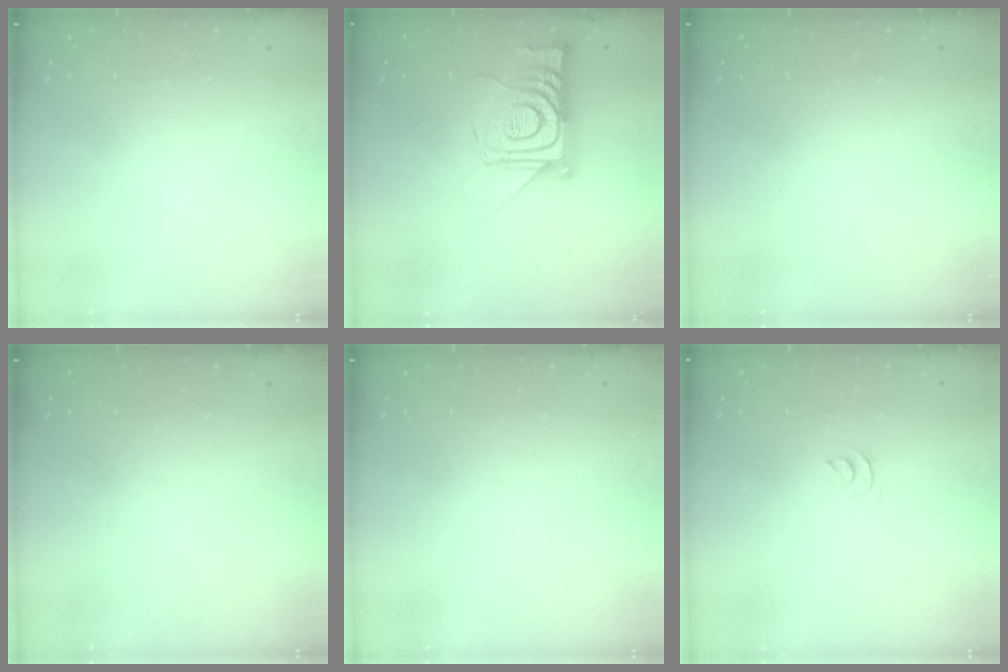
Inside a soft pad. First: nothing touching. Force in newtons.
{"total": 15.2, "press": 15.1, "slide": 1.1}
{"total": 1.8, "press": 1.8, "slide": 0.4}
{"total": 0.0}
{"total": 0.0}
{"total": 2.9, "press": 2.9, "slide": 0.5}